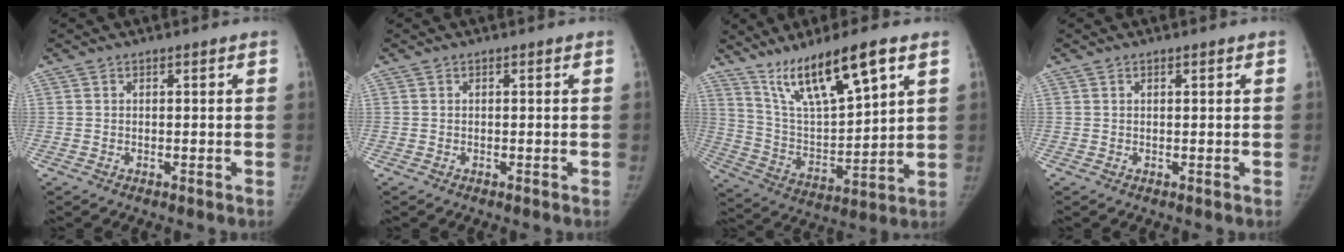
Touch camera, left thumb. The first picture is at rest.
{"total": 0.0}
{"total": 16.7, "force": [10.5, 3.9, 12.4], "torque": [-0.210, -0.047, 0.209]}
{"total": 0.5, "force": [0.3, 0.1, 0.4], "torque": [-0.006, 0.000, 0.006]}